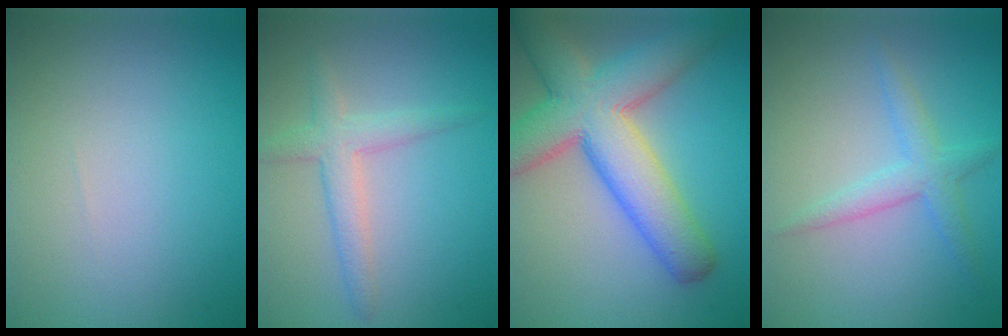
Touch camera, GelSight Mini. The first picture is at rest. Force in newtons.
{"total": 1.9, "press": 1.8, "slide": 0.3}
{"total": 9.9, "press": 9.9, "slide": 0.4}
{"total": 2.4, "press": 2.4, "slide": 0.1}